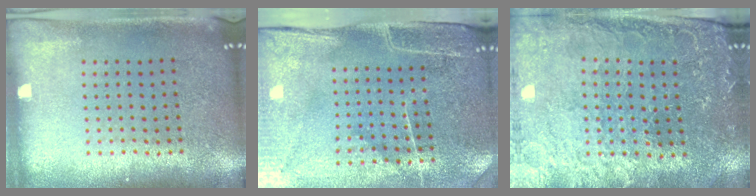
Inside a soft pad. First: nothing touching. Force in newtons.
{"total": 4.6, "press": 3.8, "slide": 2.5}
{"total": 1.2, "press": 1.2, "slide": 0.4}